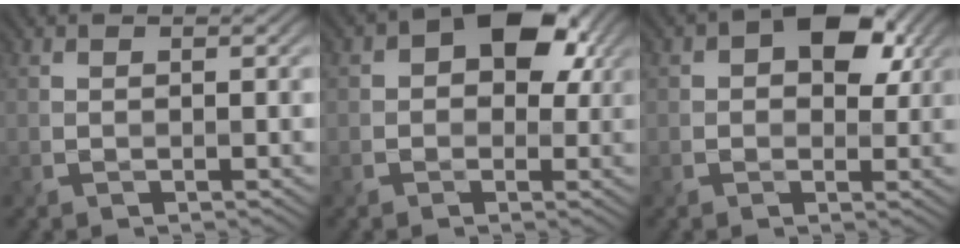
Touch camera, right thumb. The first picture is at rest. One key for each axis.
{"total": 8.0, "fx": 2.1, "fy": 5.6, "fz": 5.3, "tx": -0.063, "ty": 0.002, "tz": 0.024}
{"total": 7.3, "fx": 2.2, "fy": 4.8, "fz": 5.0, "tx": -0.071, "ty": -0.002, "tz": 0.027}